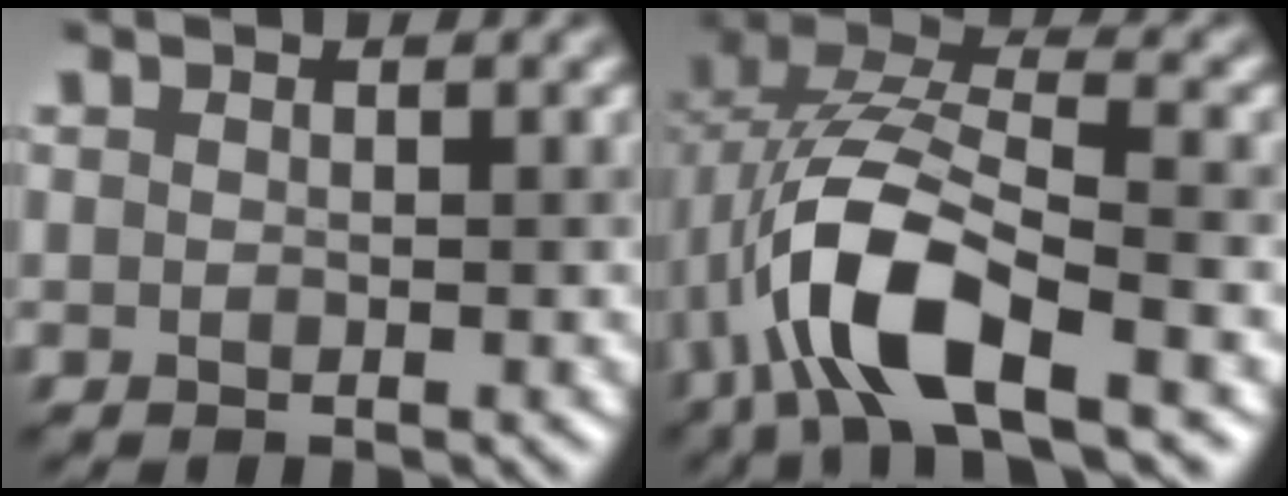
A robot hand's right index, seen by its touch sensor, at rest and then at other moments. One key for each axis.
{"total": 9.5, "fx": -3.8, "fy": 3.7, "fz": 7.9, "tx": -0.163, "ty": 0.006, "tz": -0.075}